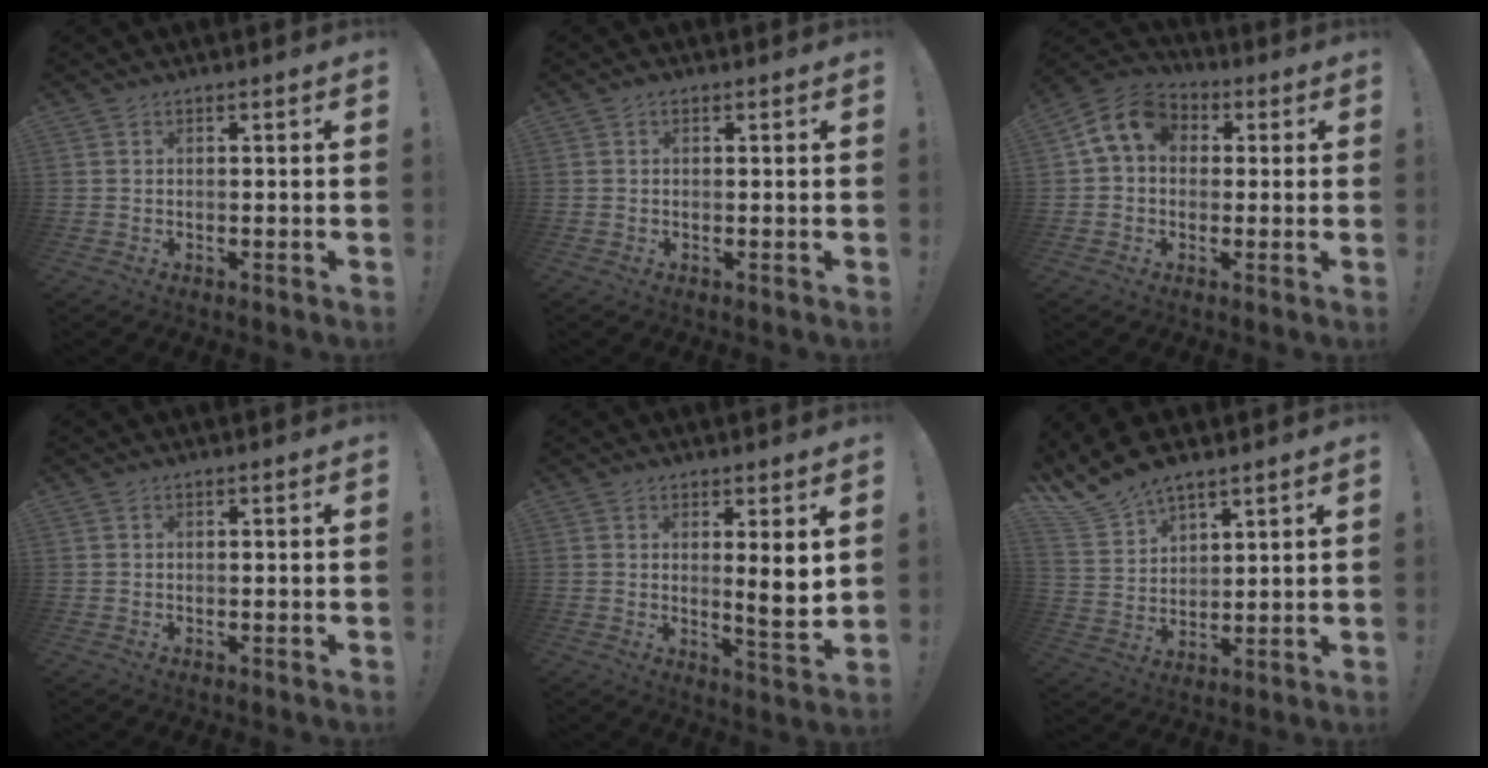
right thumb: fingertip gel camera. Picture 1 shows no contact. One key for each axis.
{"total": 0.6, "fx": 0.3, "fy": 0.4, "fz": 0.2, "tx": -0.005, "ty": 0.003, "tz": 0.006}
{"total": 10.7, "fx": 2.6, "fy": 8.3, "fz": 6.3, "tx": -0.108, "ty": 0.009, "tz": 0.052}
{"total": 0.0}
{"total": 6.6, "fx": 2.0, "fy": 0.3, "fz": 6.2, "tx": -0.078, "ty": -0.030, "tz": 0.028}
{"total": 10.4, "fx": 9.0, "fy": 4.3, "fz": 3.1, "tx": -0.083, "ty": -0.059, "tz": 0.175}